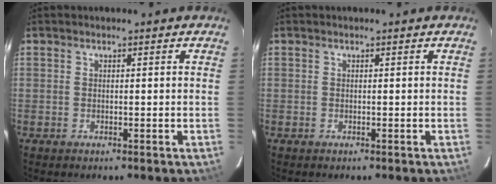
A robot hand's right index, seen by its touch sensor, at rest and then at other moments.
{"total": 0.0}